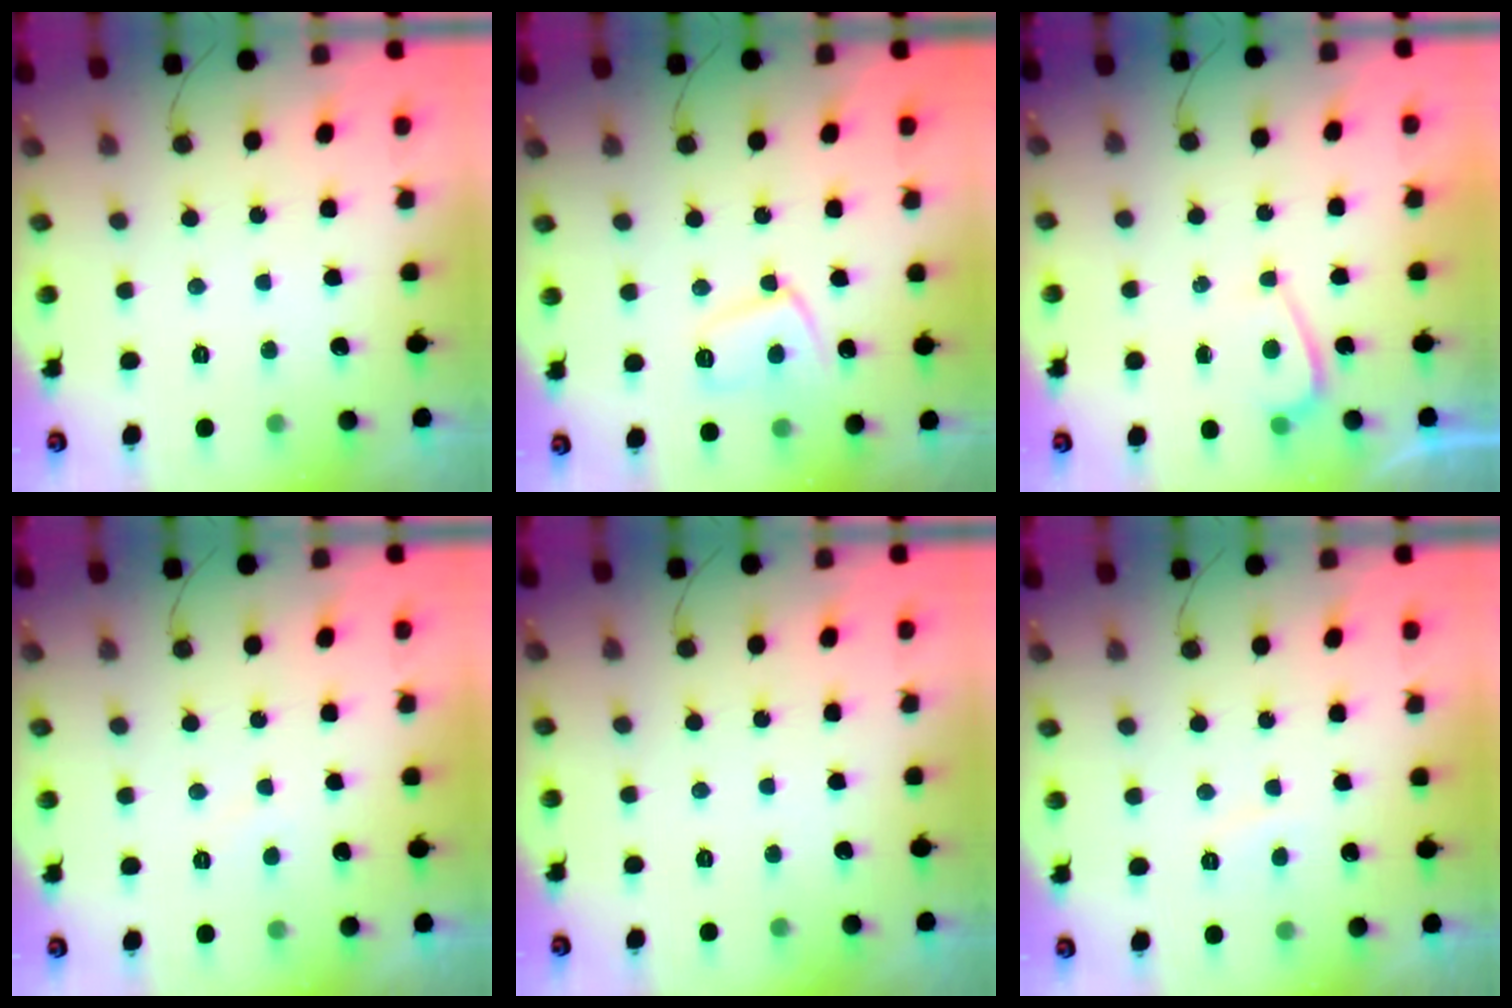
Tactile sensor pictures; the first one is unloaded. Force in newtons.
{"total": 10.0, "press": 10.0, "slide": 0.8}
{"total": 3.4, "press": 3.4, "slide": 0.4}
{"total": 2.0, "press": 2.0, "slide": 0.5}
{"total": 0.0}
{"total": 1.6, "press": 1.6, "slide": 0.5}